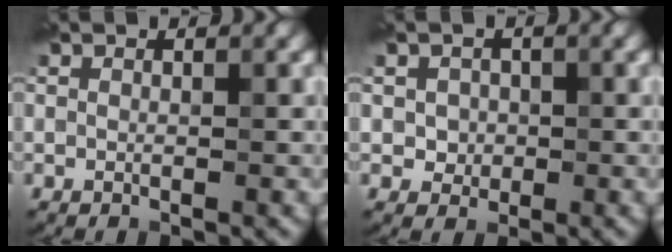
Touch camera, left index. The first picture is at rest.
{"total": 2.2, "force": [0.1, 1.9, 1.0], "torque": [-0.009, 0.006, 0.000]}